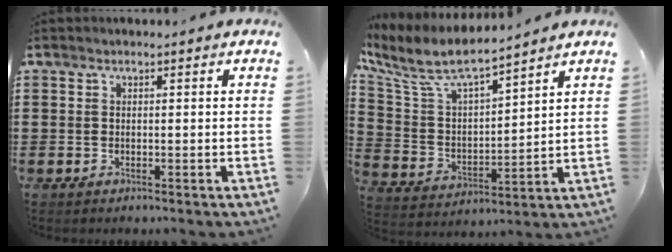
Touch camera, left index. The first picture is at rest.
{"total": 8.3, "force": [7.0, 1.9, 4.2], "torque": [-0.114, -0.037, 0.117]}